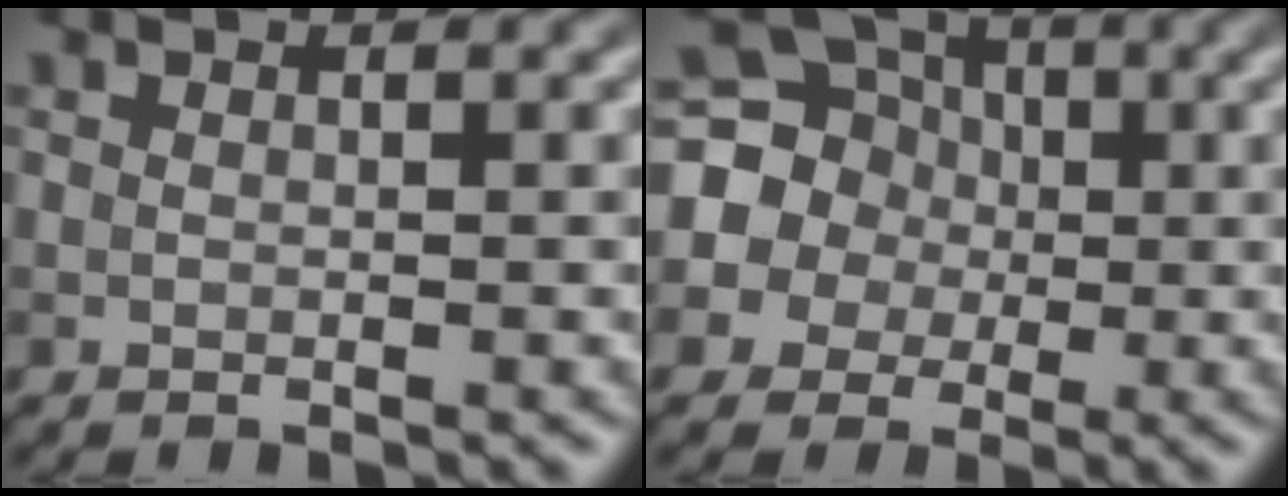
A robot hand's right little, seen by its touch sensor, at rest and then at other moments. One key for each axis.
{"total": 8.6, "fx": 0.3, "fy": 8.1, "fz": 2.7, "tx": -0.079, "ty": 0.029, "tz": -0.028}